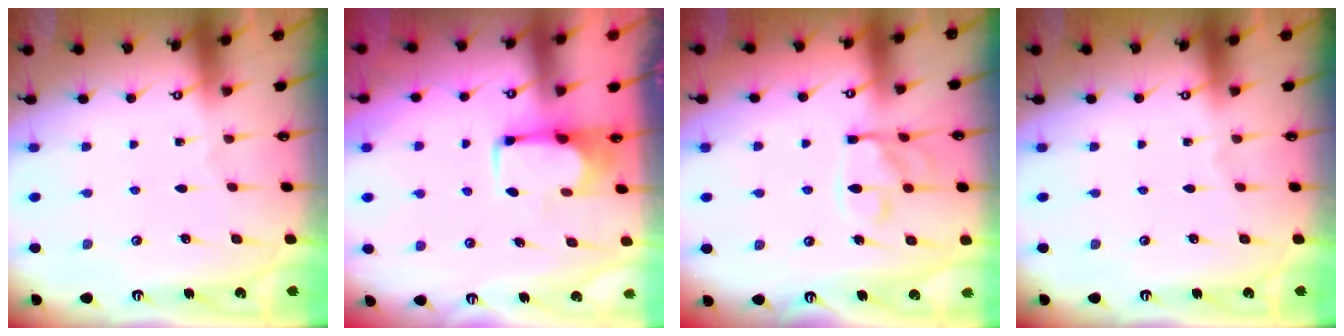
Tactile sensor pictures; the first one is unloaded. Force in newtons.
{"total": 1.9, "press": 1.6, "slide": 1.0}
{"total": 13.3, "press": 13.2, "slide": 1.4}
{"total": 0.0}